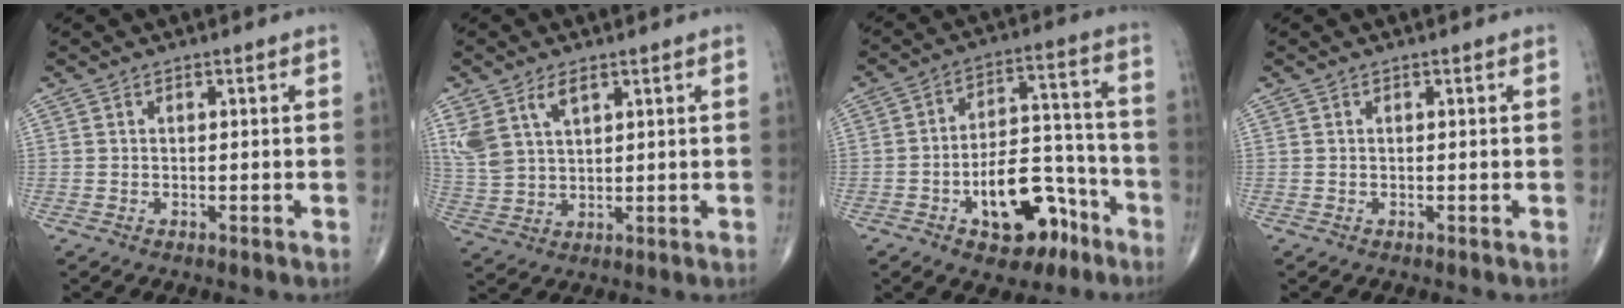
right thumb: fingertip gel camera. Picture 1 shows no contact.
{"total": 7.8, "force": [4.1, 4.0, 5.2], "torque": [-0.112, -0.008, 0.092]}
{"total": 15.4, "force": [-7.5, 8.4, 10.5], "torque": [-0.118, 0.072, -0.107]}
{"total": 0.0}